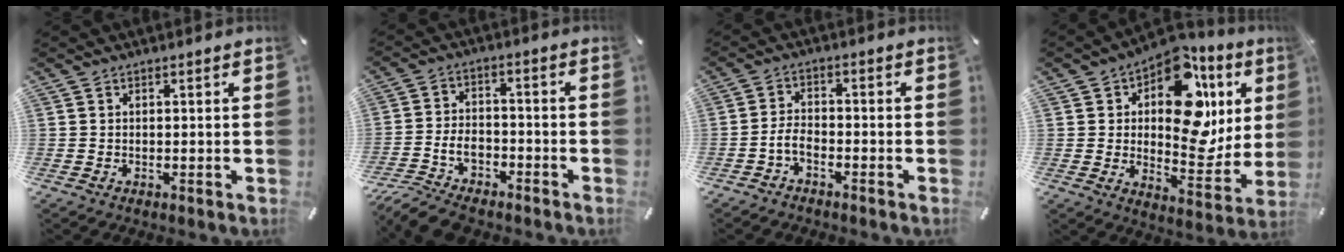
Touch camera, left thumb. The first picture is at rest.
{"total": 9.0, "force": [-6.3, 5.0, 4.0], "torque": [-0.085, 0.030, -0.121]}
{"total": 4.3, "force": [-2.5, 2.5, 2.5], "torque": [-0.065, 0.010, -0.051]}
{"total": 19.2, "force": [7.7, 11.6, 13.2], "torque": [-0.169, -0.061, 0.130]}